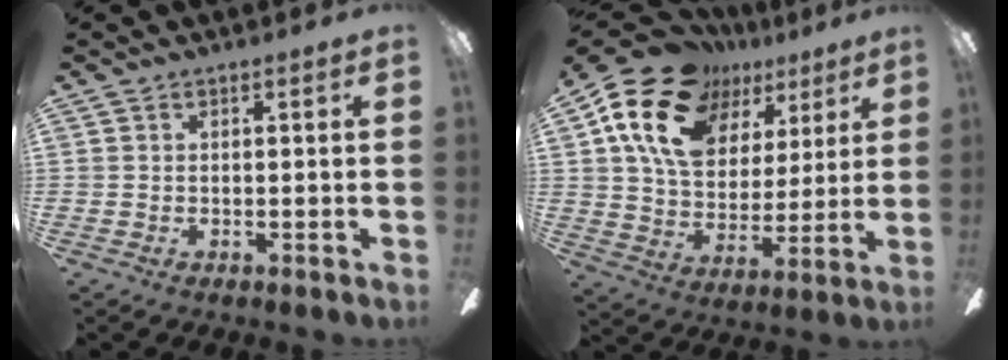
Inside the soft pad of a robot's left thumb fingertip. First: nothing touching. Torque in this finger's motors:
{"motor_torque": [0.90, 0.99, 1.37, -1.39, 0.52]}